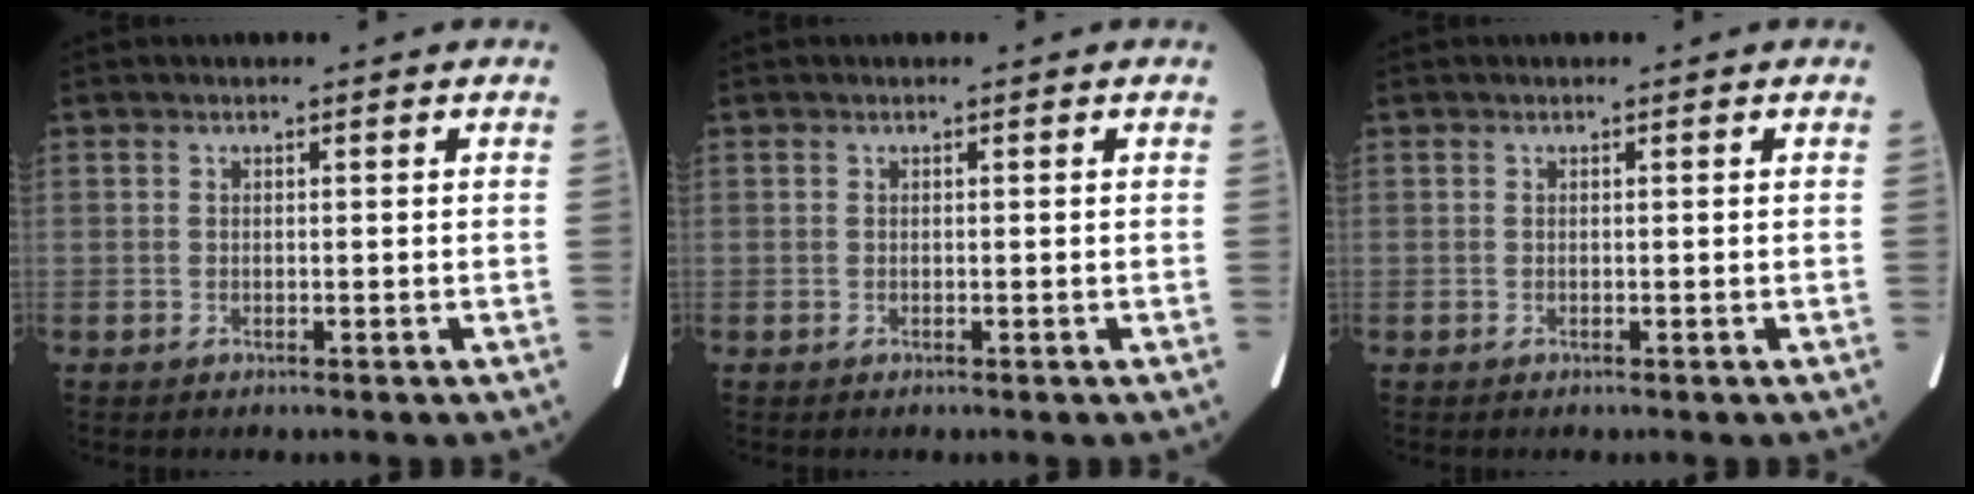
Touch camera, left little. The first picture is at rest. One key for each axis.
{"total": 0.0}
{"total": 0.0}